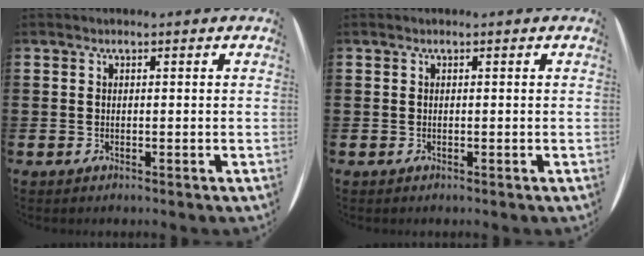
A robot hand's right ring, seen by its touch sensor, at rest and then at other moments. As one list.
[{"total": 0.0}]